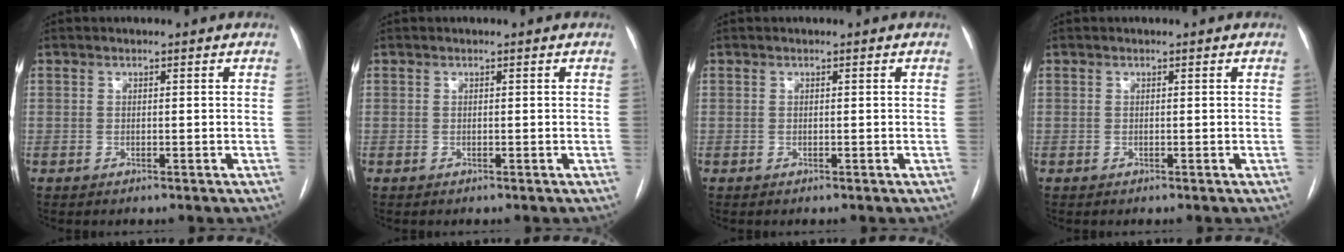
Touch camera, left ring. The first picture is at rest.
{"total": 0.0}
{"total": 0.0}
{"total": 0.0}